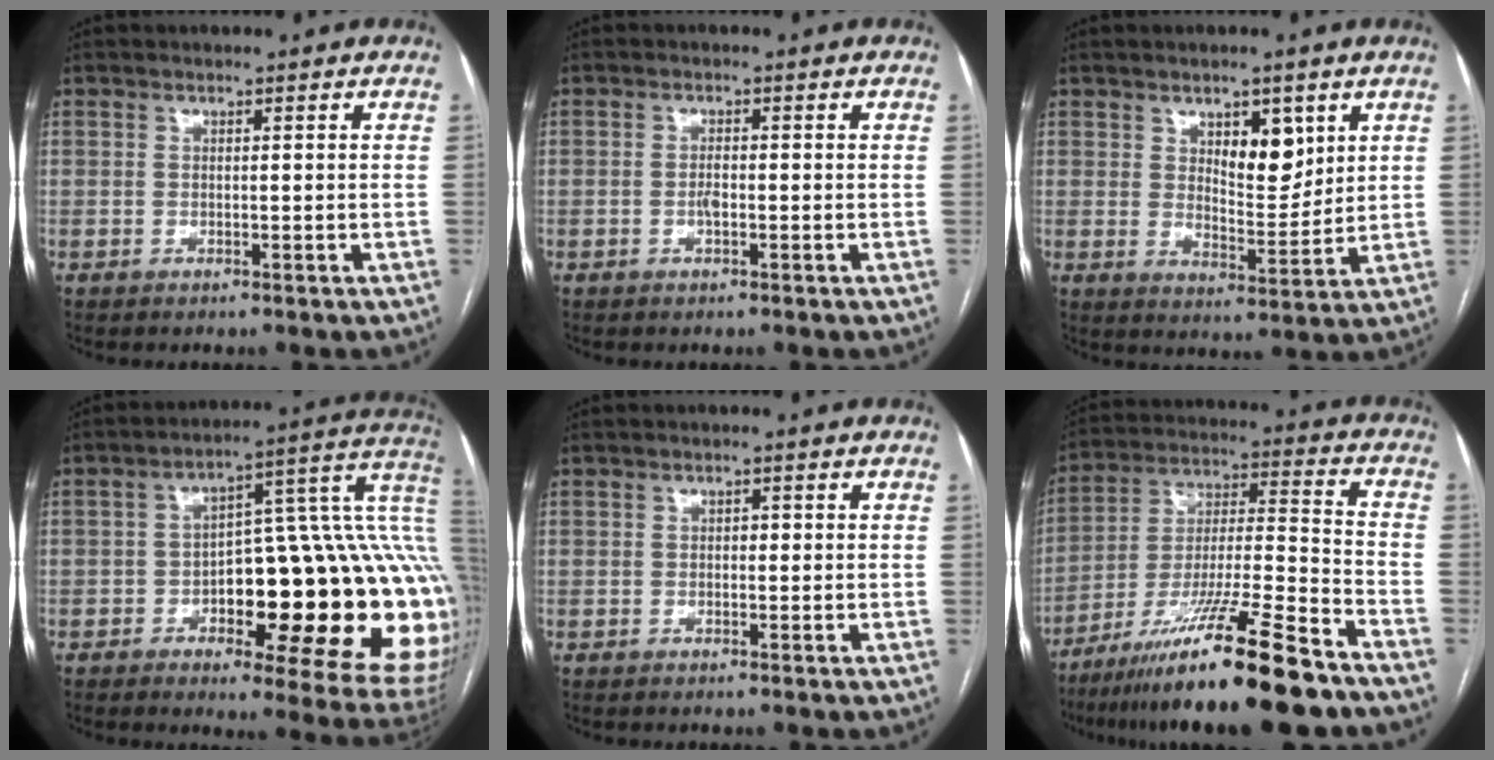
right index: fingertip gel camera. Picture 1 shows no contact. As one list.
[{"total": 1.5, "force": [-0.5, 0.5, 1.3], "torque": [-0.024, 0.002, -0.010]}, {"total": 7.0, "force": [3.3, 3.0, 5.4], "torque": [-0.082, -0.006, 0.056]}, {"total": 29.0, "force": [-3.5, 7.5, 27.8], "torque": [-0.264, 0.031, -0.037]}, {"total": 0.9, "force": [0.0, 0.6, 0.7], "torque": [-0.007, 0.004, -0.002]}, {"total": 21.2, "force": [-15.7, 0.3, 14.3], "torque": [-0.244, -0.031, -0.272]}]